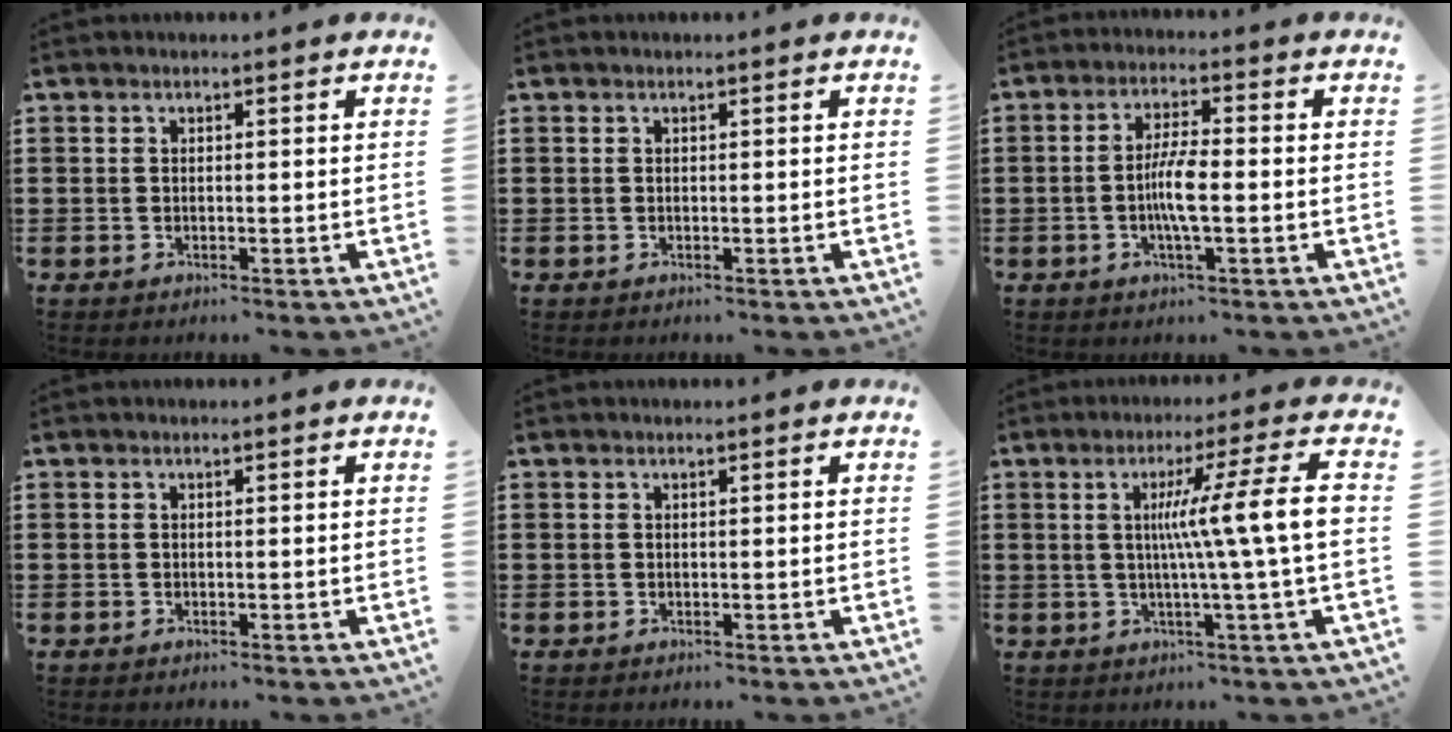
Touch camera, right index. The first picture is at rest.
{"total": 0.0}
{"total": 5.6, "force": [-1.1, 1.1, 5.4], "torque": [-0.109, -0.002, -0.026]}
{"total": 0.0}
{"total": 0.0}
{"total": 11.1, "force": [0.6, -0.7, 11.1], "torque": [-0.194, -0.008, 0.001]}